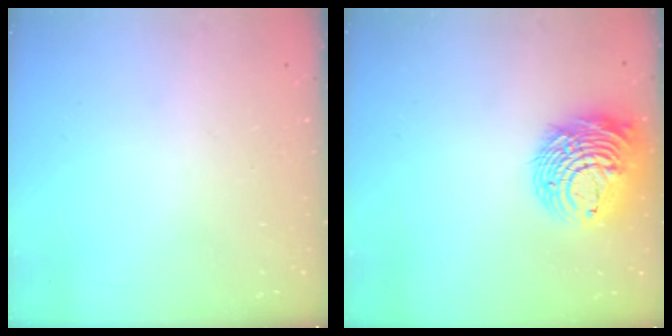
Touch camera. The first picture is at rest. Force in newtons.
{"total": 15.0, "press": 14.9, "slide": 1.5}